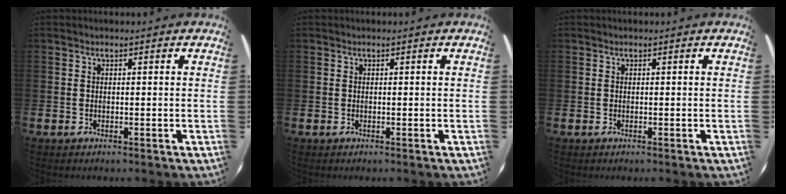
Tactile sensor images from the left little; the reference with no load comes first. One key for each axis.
{"total": 0.0}
{"total": 0.0}